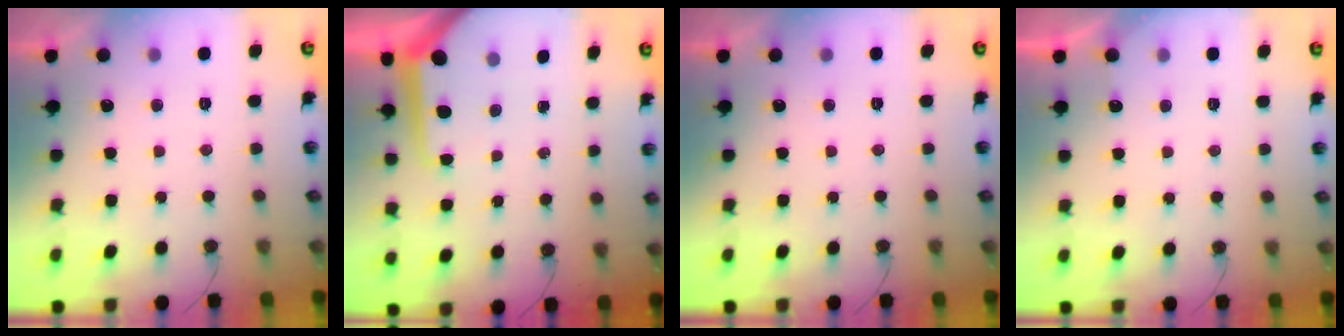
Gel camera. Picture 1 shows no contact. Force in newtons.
{"total": 7.7, "press": 7.6, "slide": 0.8}
{"total": 0.8, "press": 0.5, "slide": 0.6}
{"total": 2.3, "press": 2.3, "slide": 0.3}